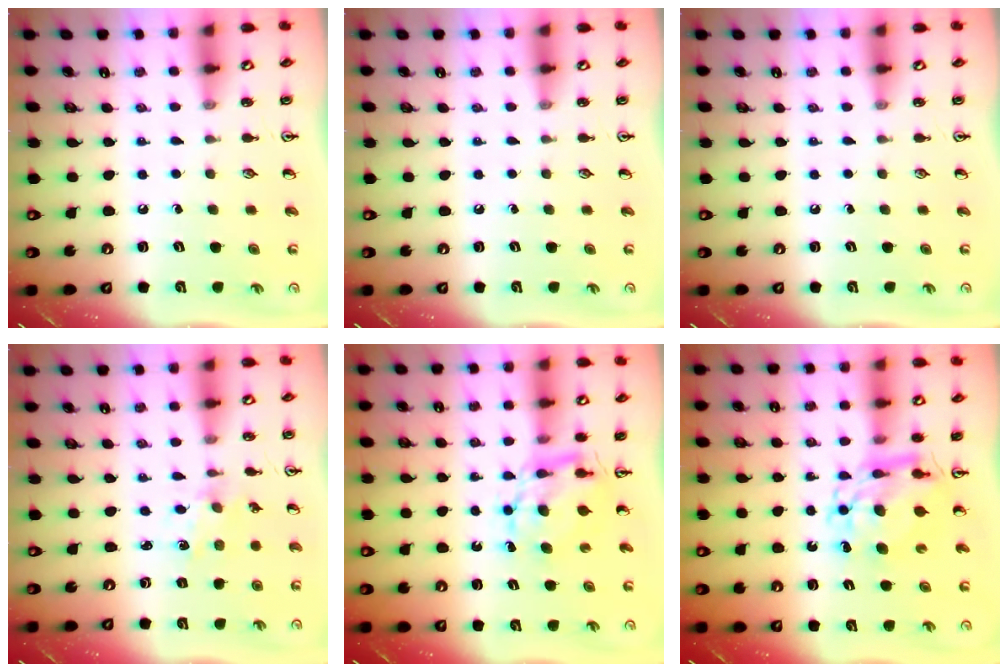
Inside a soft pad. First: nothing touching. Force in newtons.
{"total": 0.0}
{"total": 0.0}
{"total": 1.1, "press": 1.1, "slide": 0.3}
{"total": 6.5, "press": 6.5, "slide": 0.3}
{"total": 10.0, "press": 9.9, "slide": 1.0}